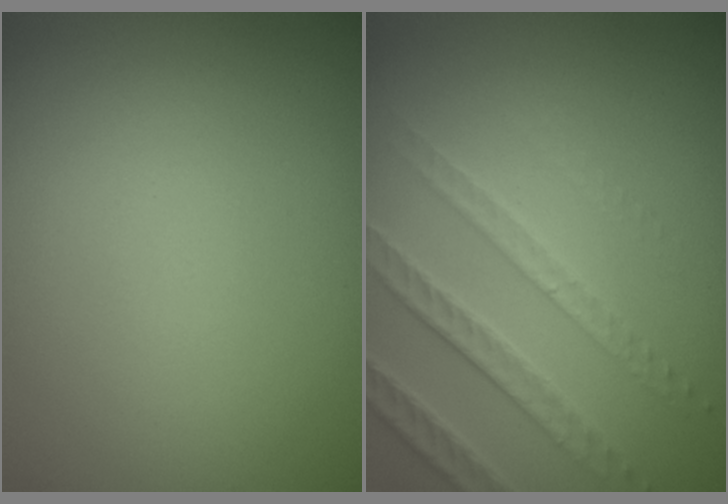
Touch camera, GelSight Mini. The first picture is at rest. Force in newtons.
{"total": 3.4, "press": 3.2, "slide": 1.1}